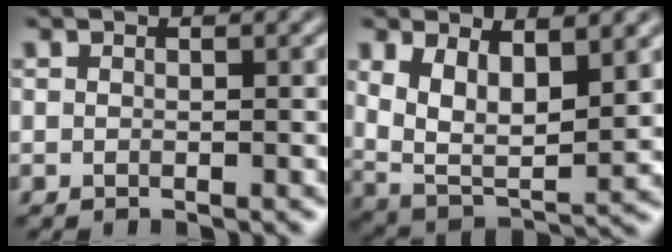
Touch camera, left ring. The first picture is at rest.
{"total": 7.0, "force": [2.3, 3.3, 5.7], "torque": [-0.120, -0.020, 0.044]}